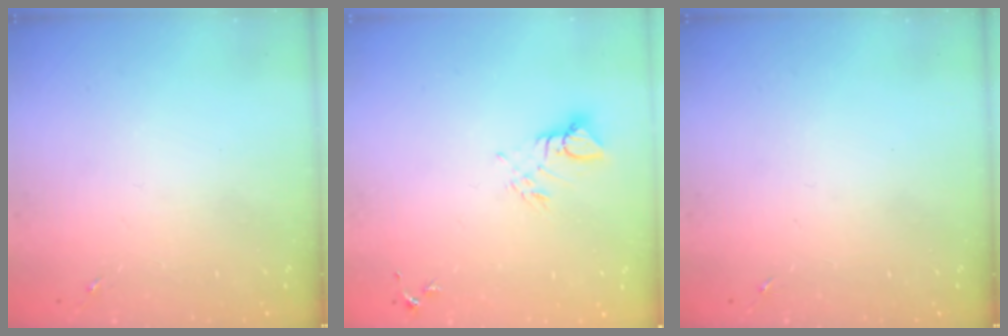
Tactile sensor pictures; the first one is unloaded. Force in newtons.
{"total": 4.8, "press": 4.8, "slide": 0.2}
{"total": 0.0}